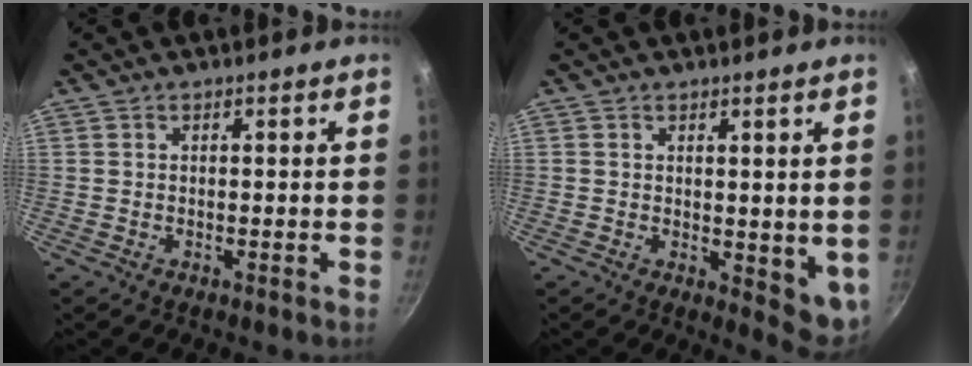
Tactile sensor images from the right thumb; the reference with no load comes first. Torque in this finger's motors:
{"motor_torque": [-0.05, 0.62, 0.26, -0.16, -0.01]}